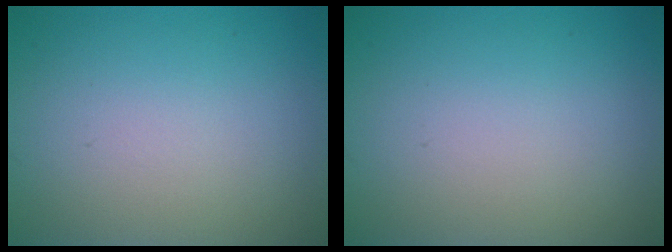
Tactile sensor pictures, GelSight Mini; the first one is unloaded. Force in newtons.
{"total": 0.0}